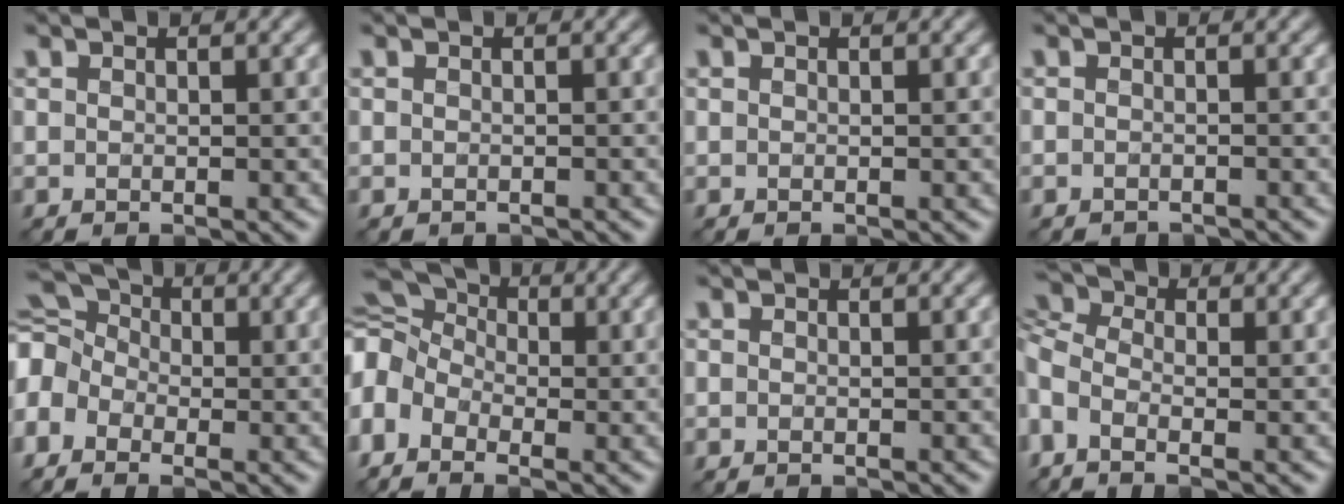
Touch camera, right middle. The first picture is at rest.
{"total": 0.9, "force": [-0.8, 0.2, 0.0], "torque": [-0.001, -0.008, -0.013]}
{"total": 0.0}
{"total": 2.2, "force": [-2.2, 0.2, 0.1], "torque": [0.002, -0.009, -0.031]}
{"total": 7.0, "force": [-1.5, 5.2, 4.5], "torque": [-0.119, 0.016, -0.038]}
{"total": 7.8, "force": [-0.9, 5.7, 5.2], "torque": [-0.123, 0.026, -0.027]}
{"total": 0.7, "force": [-0.7, 0.1, 0.0], "torque": [0.000, -0.006, -0.012]}
{"total": 4.7, "force": [-0.6, 2.6, 3.8], "torque": [-0.117, -0.003, -0.019]}